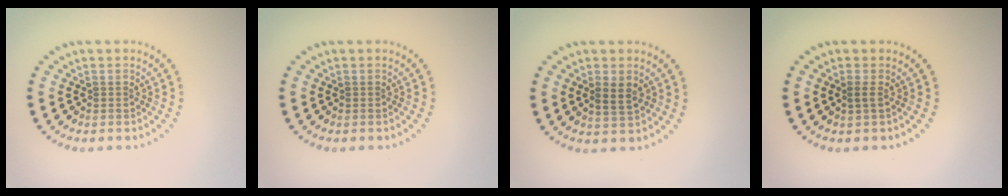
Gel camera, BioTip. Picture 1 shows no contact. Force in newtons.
{"total": 0.0}
{"total": 1.4, "press": 1.3, "slide": 0.5}
{"total": 0.6, "press": 0.6, "slide": 0.1}